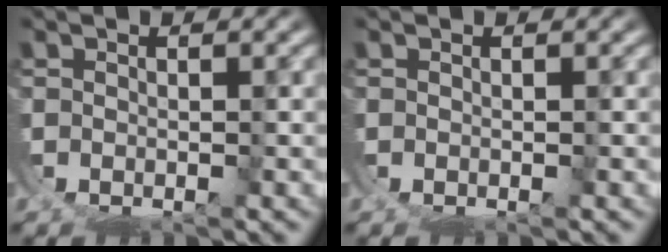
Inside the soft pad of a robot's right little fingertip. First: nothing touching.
{"total": 0.0}